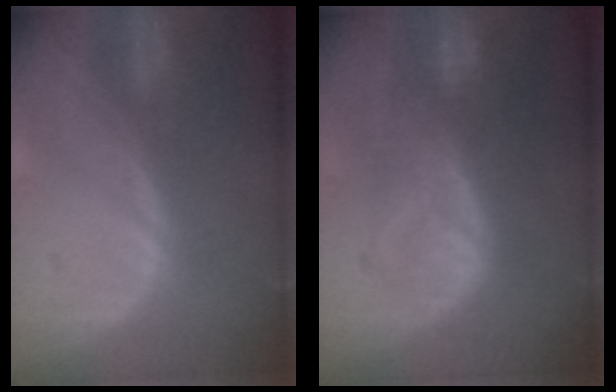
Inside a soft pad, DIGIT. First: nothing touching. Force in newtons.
{"total": 9.1, "press": 8.7, "slide": 2.7}